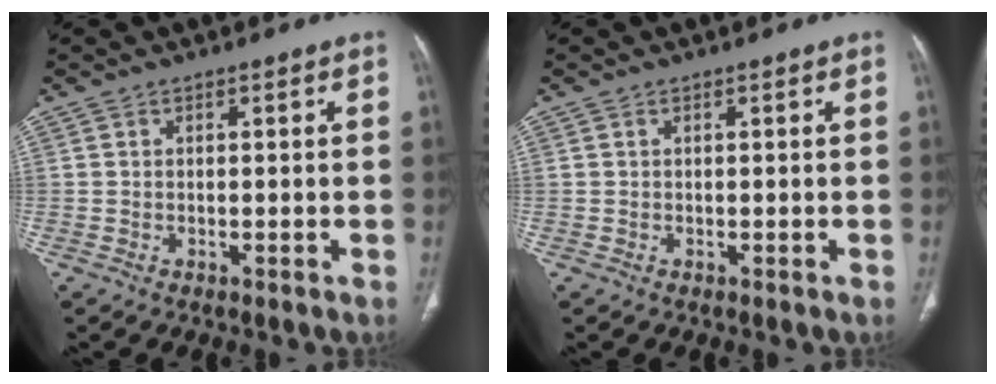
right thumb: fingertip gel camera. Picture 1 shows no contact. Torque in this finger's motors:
{"motor_torque": [-0.02, -0.18, -0.01, 0.56, 0.03]}